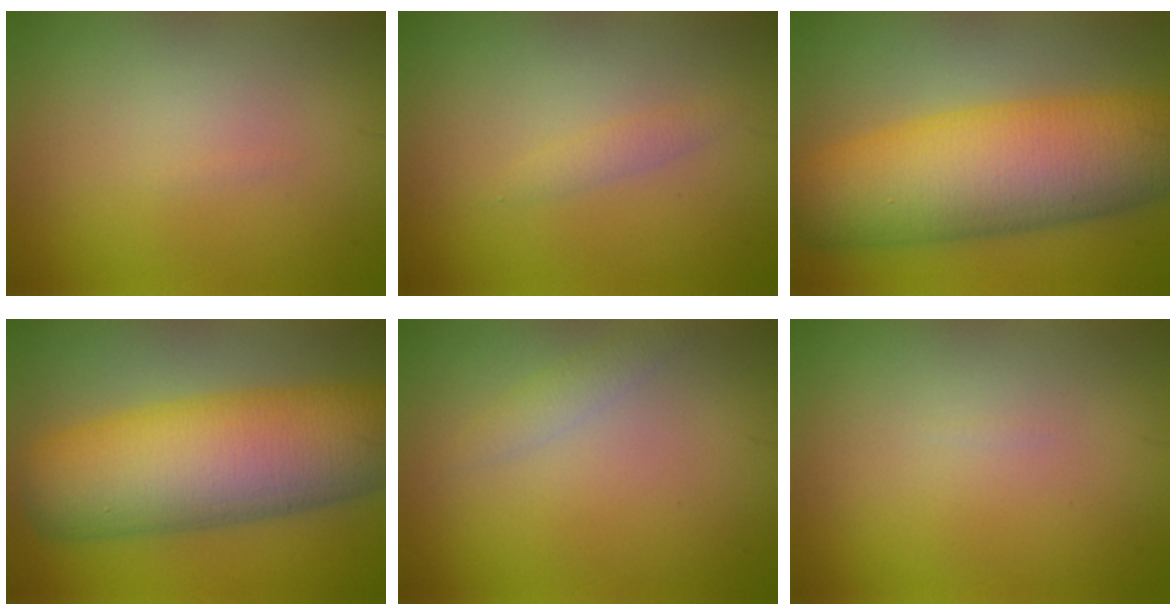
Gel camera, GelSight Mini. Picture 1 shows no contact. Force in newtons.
{"total": 0.9, "press": 0.9, "slide": 0.1}
{"total": 12.1, "press": 12.1, "slide": 0.3}
{"total": 12.6, "press": 12.6, "slide": 0.4}
{"total": 1.3, "press": 1.3, "slide": 0.1}
{"total": 0.0}